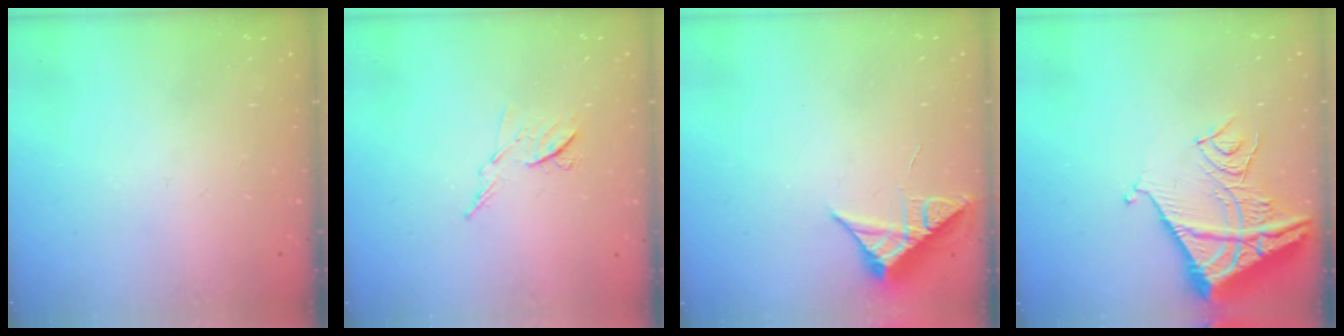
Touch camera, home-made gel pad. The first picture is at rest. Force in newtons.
{"total": 6.8, "press": 6.7, "slide": 0.8}
{"total": 7.7, "press": 7.7, "slide": 0.4}
{"total": 12.2, "press": 12.1, "slide": 1.5}